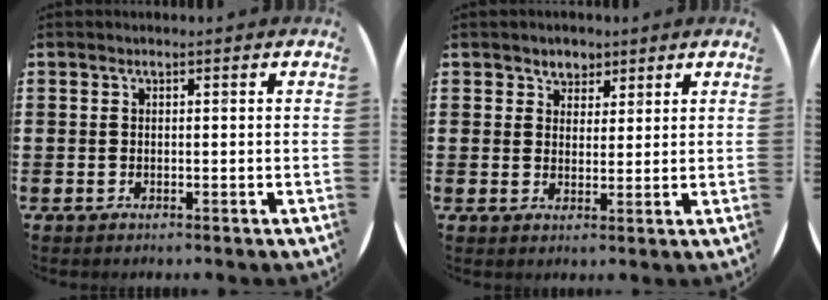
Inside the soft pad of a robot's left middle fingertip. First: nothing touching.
{"total": 2.7, "force": [2.2, 1.7, -0.2], "torque": [0.004, 0.002, 0.040]}